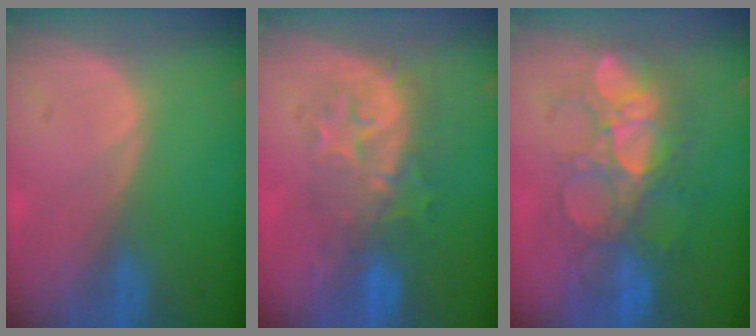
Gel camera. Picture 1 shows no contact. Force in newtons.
{"total": 8.3, "press": 8.2, "slide": 1.8}
{"total": 9.1, "press": 8.9, "slide": 1.9}